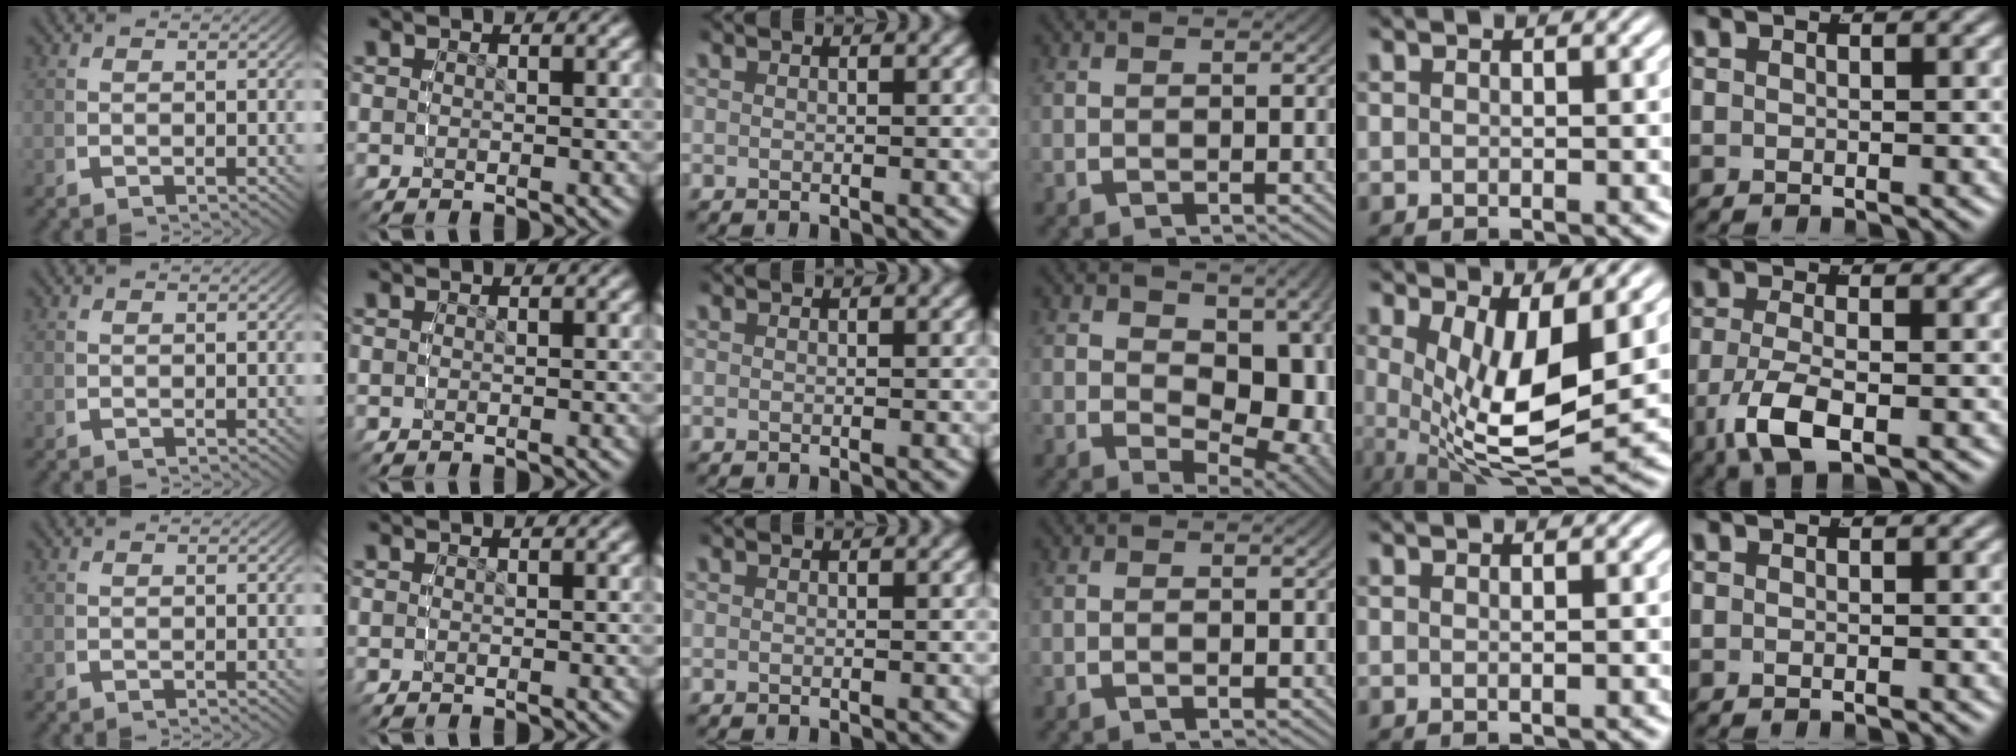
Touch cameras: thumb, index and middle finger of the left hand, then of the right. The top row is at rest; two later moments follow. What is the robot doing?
{"motion": "lift_and_place", "object": "toy banana"}